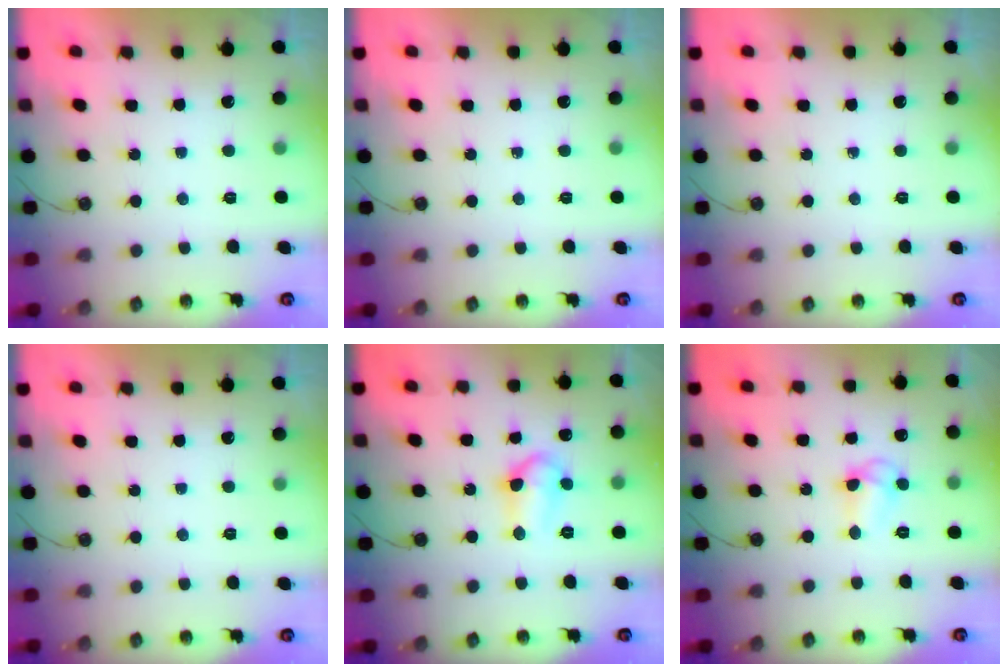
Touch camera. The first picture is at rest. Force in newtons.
{"total": 0.0}
{"total": 0.0}
{"total": 0.0}
{"total": 9.1, "press": 9.0, "slide": 0.9}
{"total": 7.8, "press": 7.8, "slide": 0.5}